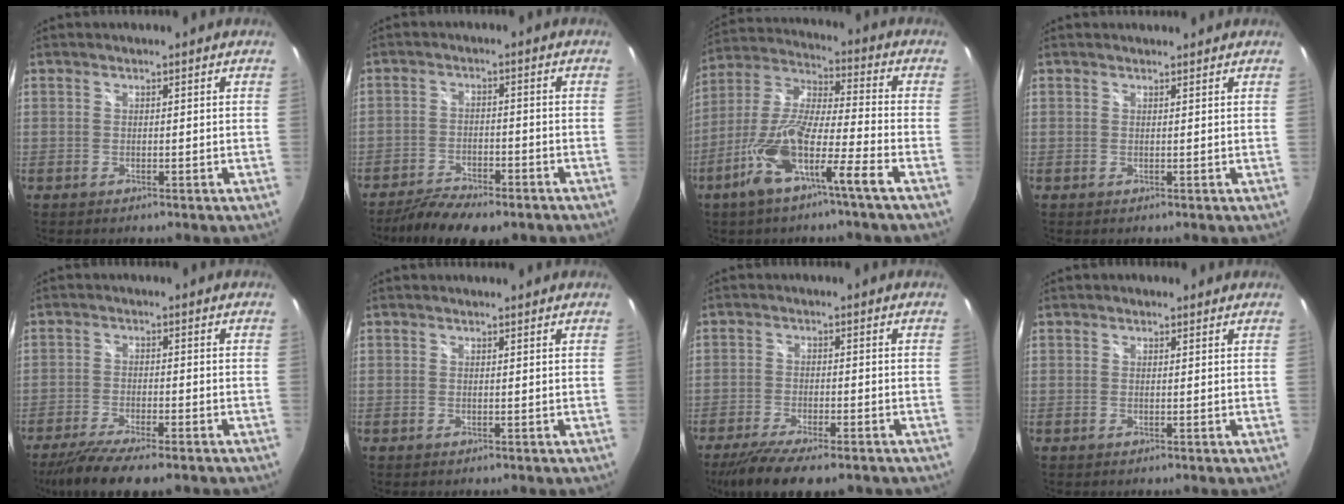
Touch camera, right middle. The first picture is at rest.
{"total": 10.5, "force": [-8.4, 3.0, 5.5], "torque": [-0.127, -0.024, -0.139]}
{"total": 13.9, "force": [-7.5, 0.8, 11.7], "torque": [-0.234, -0.009, -0.145]}
{"total": 1.1, "force": [1.1, 0.2, 0.0], "torque": [-0.004, 0.002, 0.016]}
{"total": 9.9, "force": [-7.8, 1.4, 6.0], "torque": [-0.135, -0.034, -0.135]}
{"total": 1.1, "force": [1.1, 0.0, 0.1], "torque": [-0.007, 0.001, 0.010]}
{"total": 11.4, "force": [-8.7, 2.6, 6.9], "torque": [-0.150, -0.039, -0.147]}
{"total": 0.7, "force": [0.4, 0.5, 0.1], "torque": [-0.004, 0.003, 0.000]}